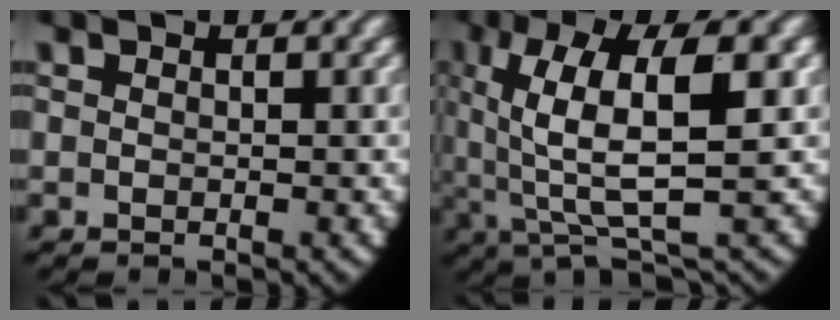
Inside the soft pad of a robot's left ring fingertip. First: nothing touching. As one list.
[{"total": 9.4, "force": [1.1, 4.3, 8.3], "torque": [-0.145, -0.008, 0.023]}]